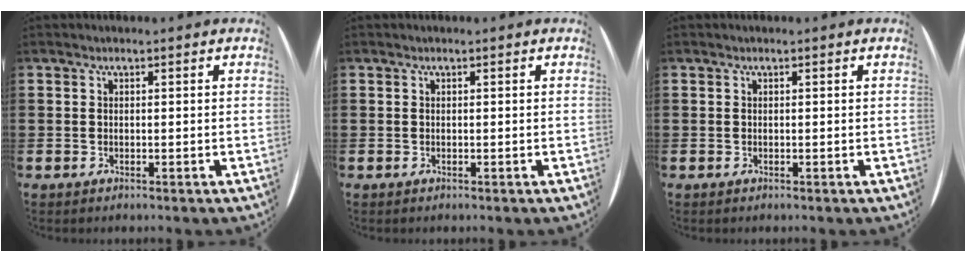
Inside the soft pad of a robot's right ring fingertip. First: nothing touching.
{"total": 0.0}
{"total": 0.0}